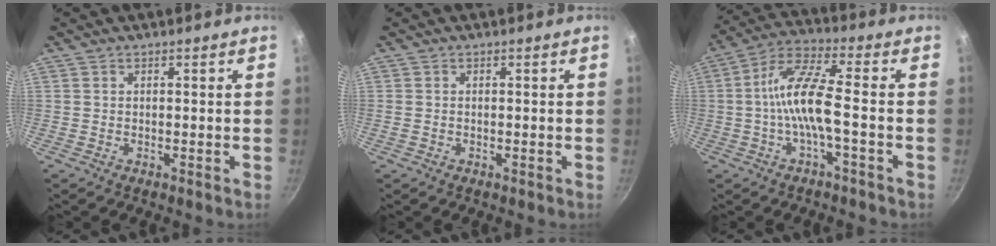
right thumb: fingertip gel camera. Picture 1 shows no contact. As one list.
[{"total": 0.7, "force": [-0.2, 0.6, 0.4], "torque": [-0.008, 0.001, -0.003]}, {"total": 10.4, "force": [-2.0, 2.4, 9.9], "torque": [-0.207, 0.034, -0.047]}]